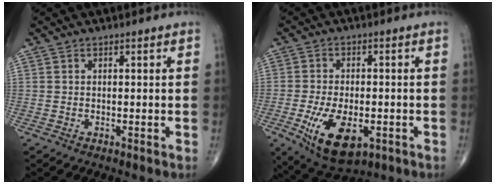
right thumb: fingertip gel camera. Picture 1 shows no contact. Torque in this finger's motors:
{"motor_torque": [-0.04, 0.21, 1.03, -0.32, 0.30]}